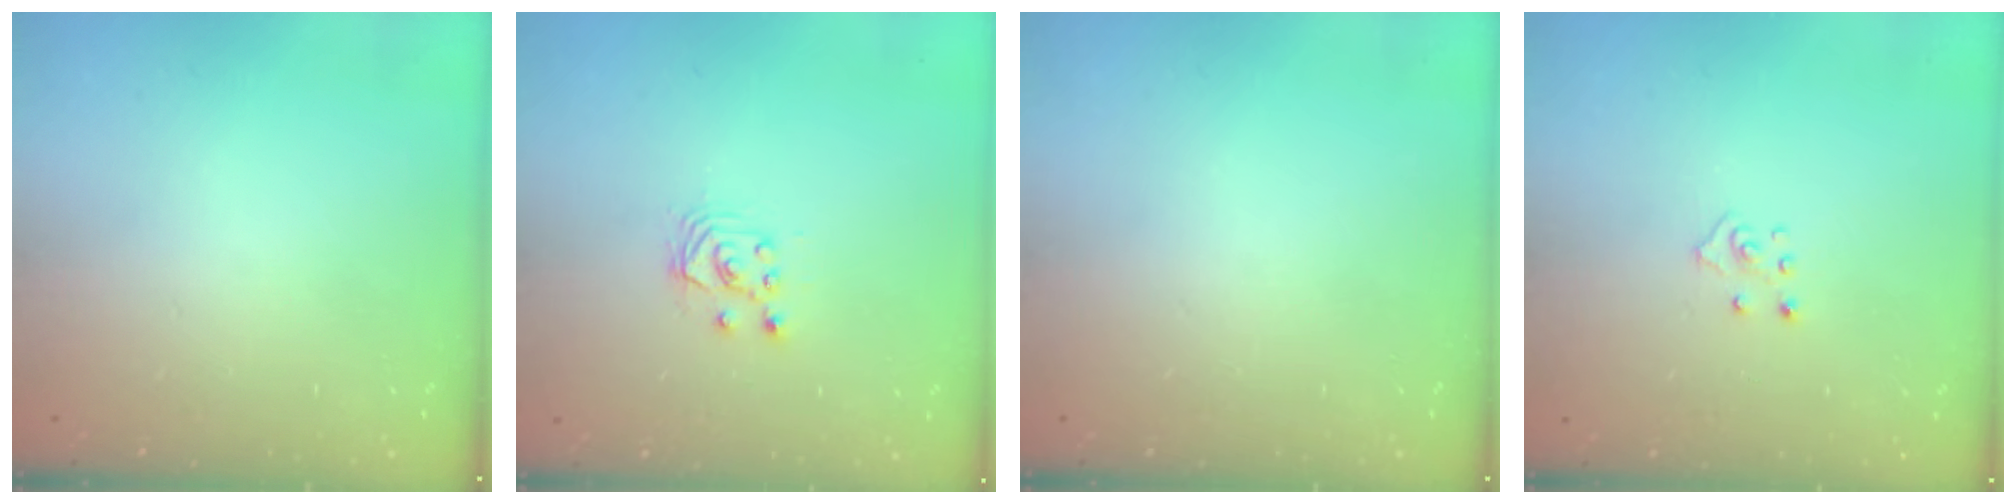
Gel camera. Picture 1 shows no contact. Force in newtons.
{"total": 2.9, "press": 2.9, "slide": 0.2}
{"total": 0.0}
{"total": 2.7, "press": 2.7, "slide": 0.2}